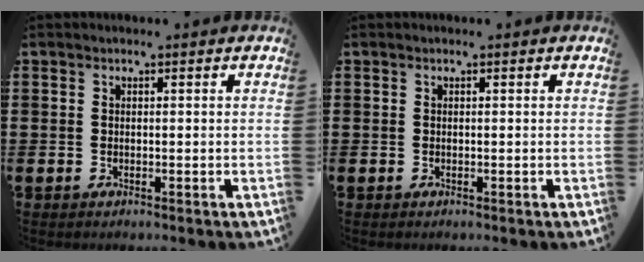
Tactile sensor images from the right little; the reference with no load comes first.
{"total": 0.0}